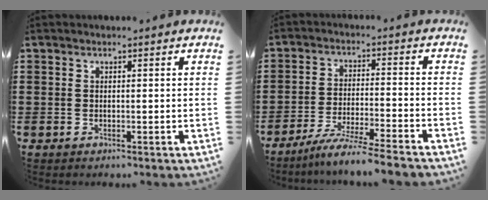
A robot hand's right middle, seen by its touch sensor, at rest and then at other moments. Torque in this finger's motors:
{"motor_torque": [2.14, 0.00, 0.23, 0.15]}